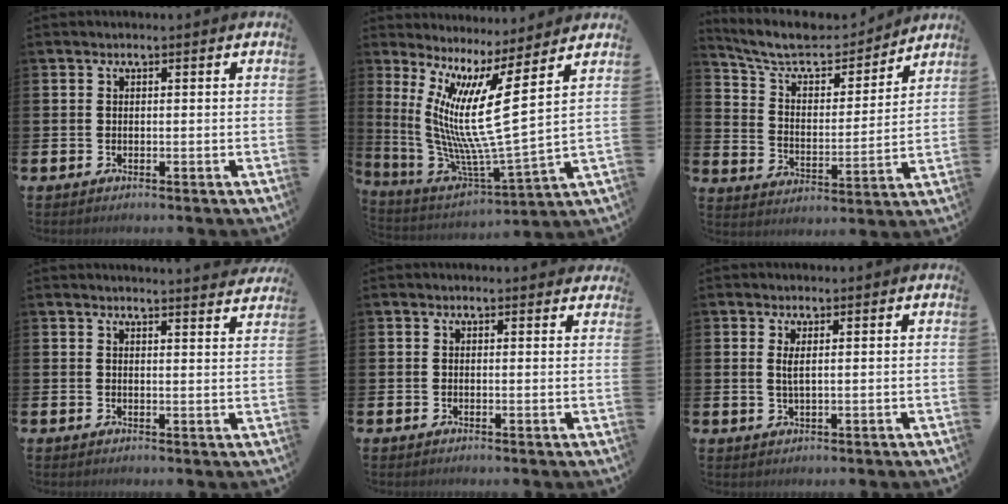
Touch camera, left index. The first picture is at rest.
{"total": 11.6, "force": [4.5, 0.3, 10.7], "torque": [-0.209, -0.073, 0.060]}
{"total": 9.5, "force": [8.4, 3.0, 3.3], "torque": [-0.089, -0.062, 0.142]}
{"total": 2.9, "force": [2.9, -0.2, 0.0], "torque": [0.009, -0.024, 0.049]}
{"total": 0.7, "force": [0.6, 0.3, 0.1], "torque": [0.012, -0.001, 0.008]}
{"total": 1.5, "force": [0.7, 0.2, 1.3], "torque": [-0.023, 0.000, 0.010]}